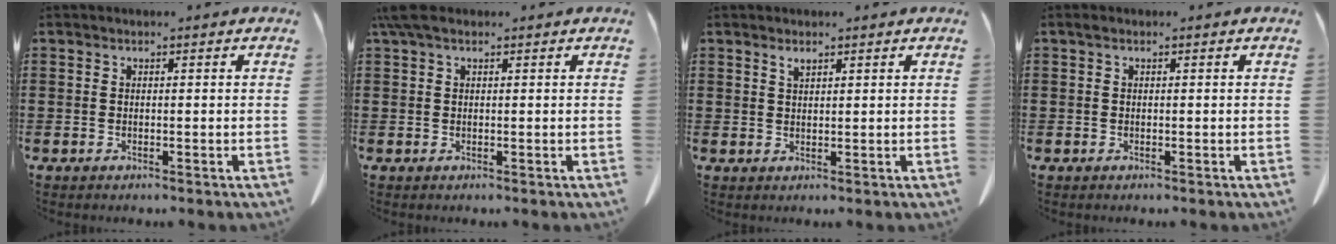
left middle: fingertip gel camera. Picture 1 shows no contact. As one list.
[{"total": 2.3, "force": [1.1, 1.0, 1.7], "torque": [-0.047, 0.002, 0.018]}, {"total": 1.3, "force": [1.0, 0.2, 0.8], "torque": [-0.018, 0.000, 0.019]}, {"total": 0.6, "force": [0.1, 0.5, 0.3], "torque": [-0.009, 0.003, 0.002]}]